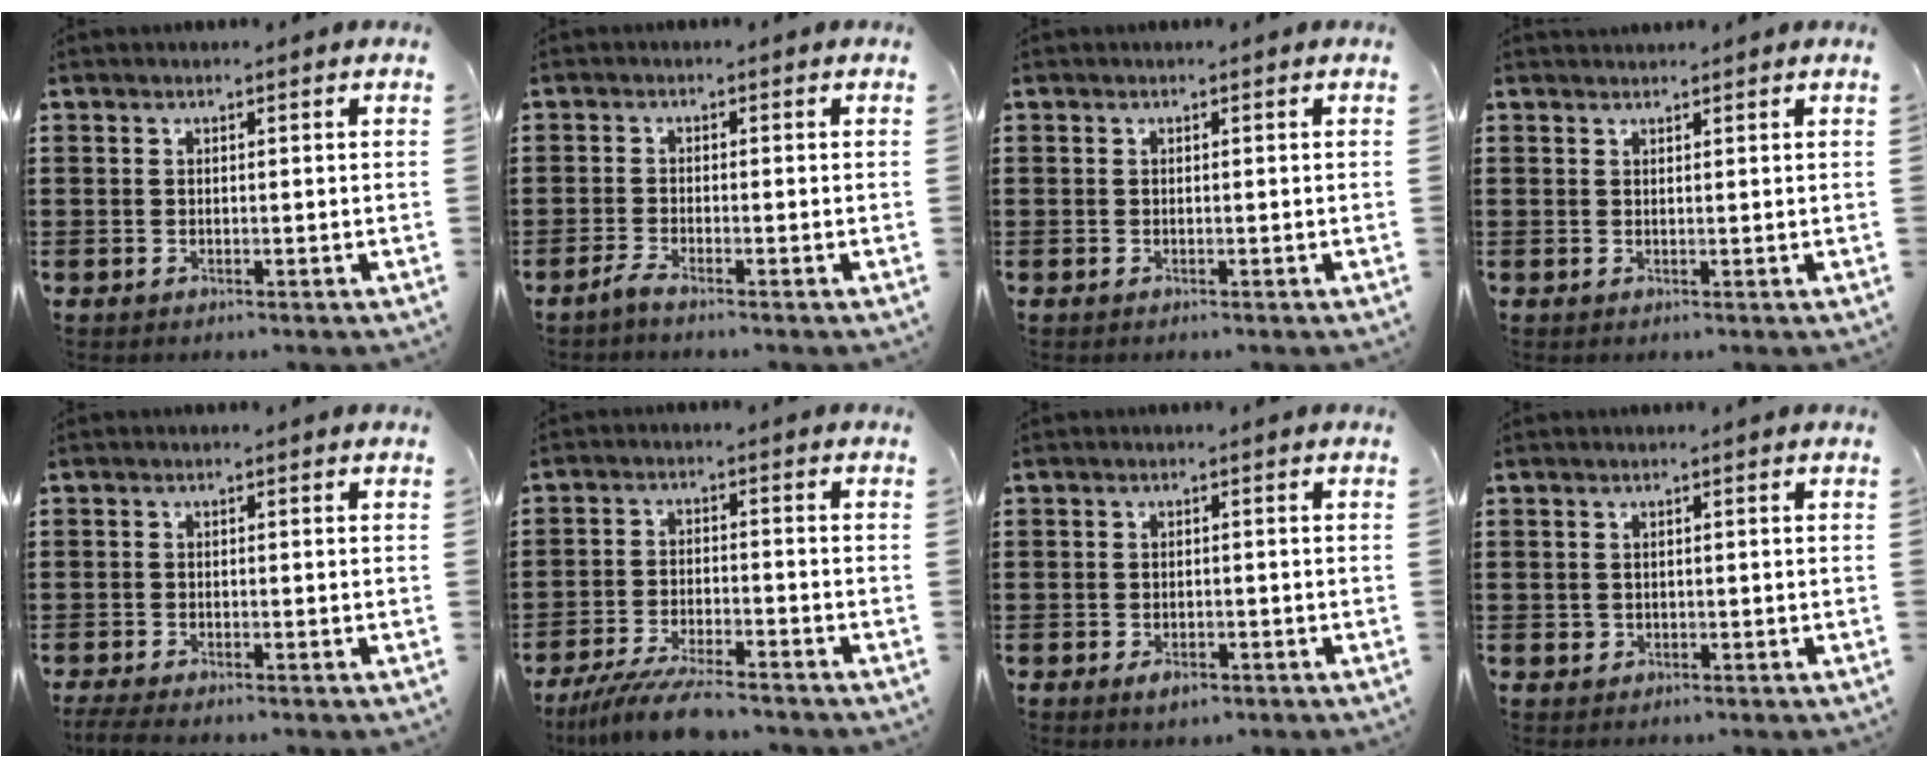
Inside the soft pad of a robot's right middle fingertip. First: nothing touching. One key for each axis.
{"total": 1.6, "fx": -1.2, "fy": -0.1, "fz": 1.0, "tx": -0.024, "ty": -0.003, "tz": -0.026}
{"total": 0.0}
{"total": 1.0, "fx": 1.0, "fy": -0.1, "fz": 0.0, "tx": -0.002, "ty": -0.001, "tz": 0.019}
{"total": 1.3, "fx": -1.2, "fy": 0.1, "fz": 0.7, "tx": -0.019, "ty": -0.004, "tz": -0.024}
{"total": 6.9, "fx": -6.2, "fy": 0.4, "fz": 3.1, "tx": -0.071, "ty": -0.009, "tz": -0.119}
{"total": 1.6, "fx": -1.1, "fy": 0.8, "fz": 0.8, "tx": -0.018, "ty": -0.003, "tz": -0.021}
{"total": 0.6, "fx": 0.0, "fy": 0.6, "fz": 0.2, "tx": -0.005, "ty": 0.005, "tz": -0.002}